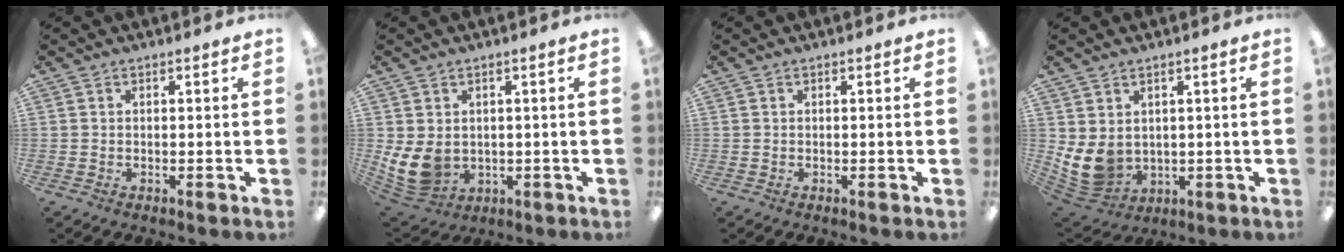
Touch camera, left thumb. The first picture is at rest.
{"total": 8.5, "force": [0.5, 6.6, 5.3], "torque": [-0.125, -0.008, 0.015]}
{"total": 0.0}
{"total": 8.6, "force": [1.2, 6.7, 5.3], "torque": [-0.130, -0.018, 0.030]}